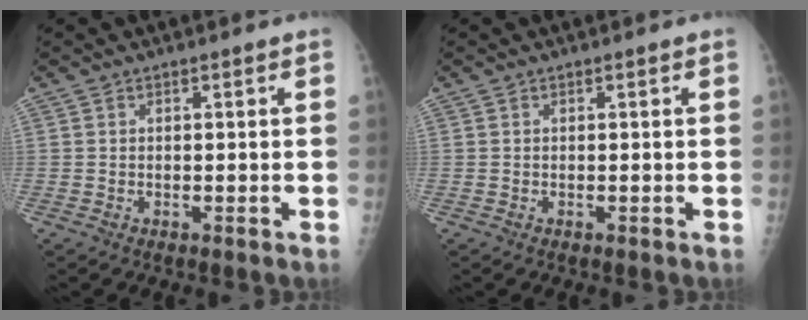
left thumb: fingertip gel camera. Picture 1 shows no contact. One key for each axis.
{"total": 0.0}